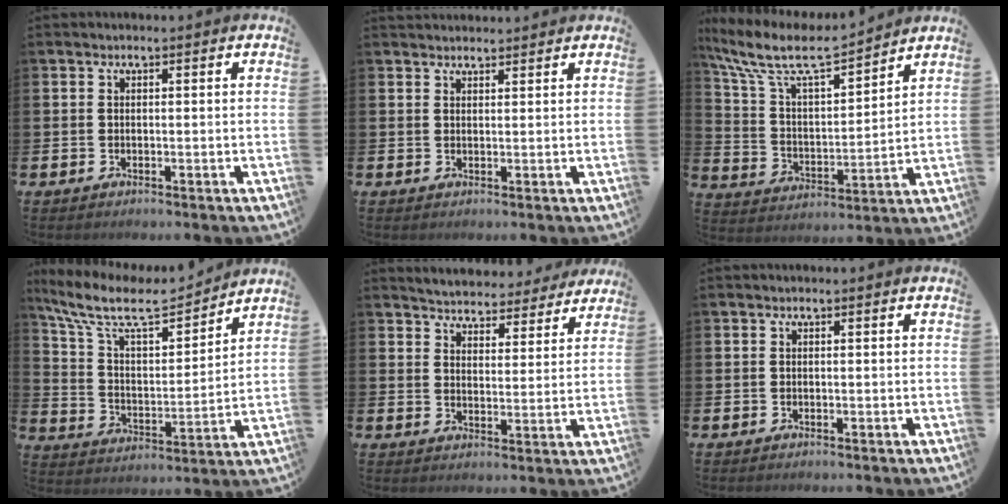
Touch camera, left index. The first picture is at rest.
{"total": 2.0, "force": [1.9, 0.4, 0.0], "torque": [0.006, -0.008, 0.033]}
{"total": 9.4, "force": [8.0, 2.4, 4.3], "torque": [-0.126, -0.047, 0.136]}
{"total": 10.4, "force": [8.8, 3.1, 4.6], "torque": [-0.127, -0.055, 0.151]}
{"total": 4.7, "force": [4.6, 0.9, 0.0], "torque": [-0.021, -0.036, 0.078]}
{"total": 0.0}